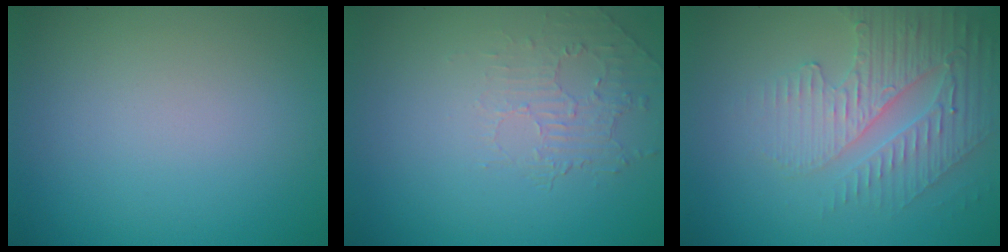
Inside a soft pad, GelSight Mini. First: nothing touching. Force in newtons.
{"total": 2.0, "press": 0.6, "slide": 1.9}
{"total": 3.8, "press": 3.6, "slide": 1.2}